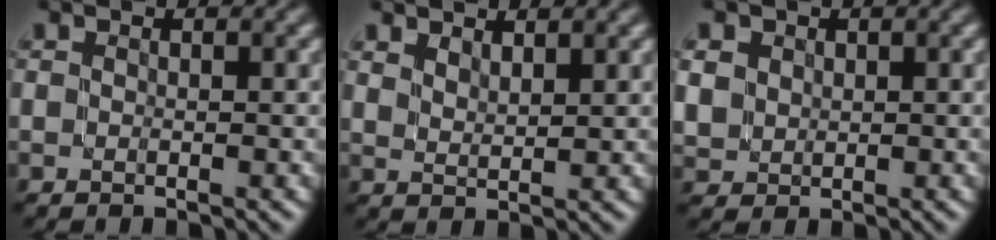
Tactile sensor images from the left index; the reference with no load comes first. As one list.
[{"total": 2.0, "force": [1.9, 0.1, 0.4], "torque": [-0.007, 0.002, 0.038]}, {"total": 3.0, "force": [1.1, 2.6, 1.1], "torque": [-0.046, 0.011, 0.028]}]